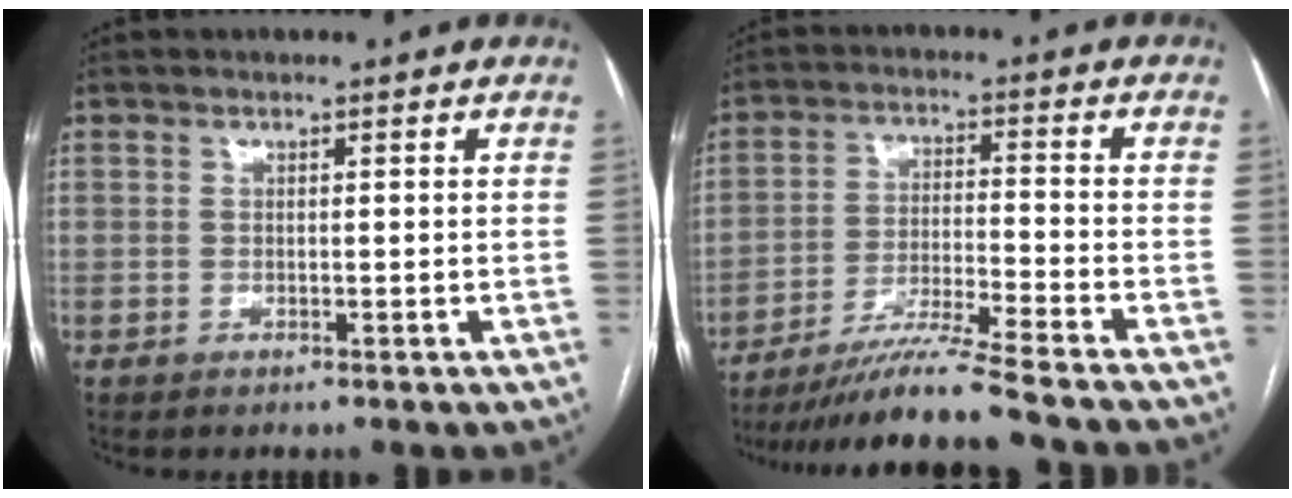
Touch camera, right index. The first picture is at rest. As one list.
[{"total": 11.3, "force": [-9.7, -1.7, 5.5], "torque": [-0.086, -0.024, -0.167]}]